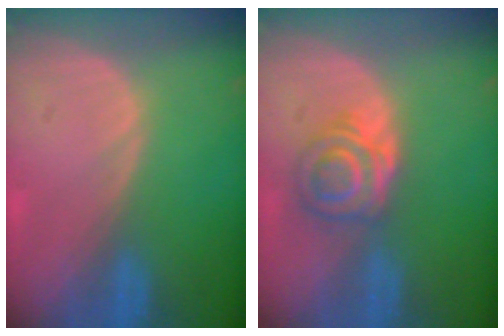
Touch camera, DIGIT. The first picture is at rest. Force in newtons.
{"total": 5.5, "press": 5.2, "slide": 1.7}